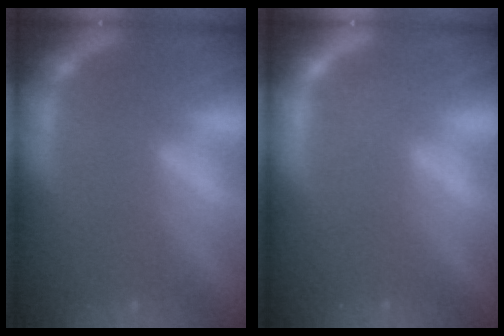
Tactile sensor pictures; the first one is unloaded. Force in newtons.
{"total": 1.4}